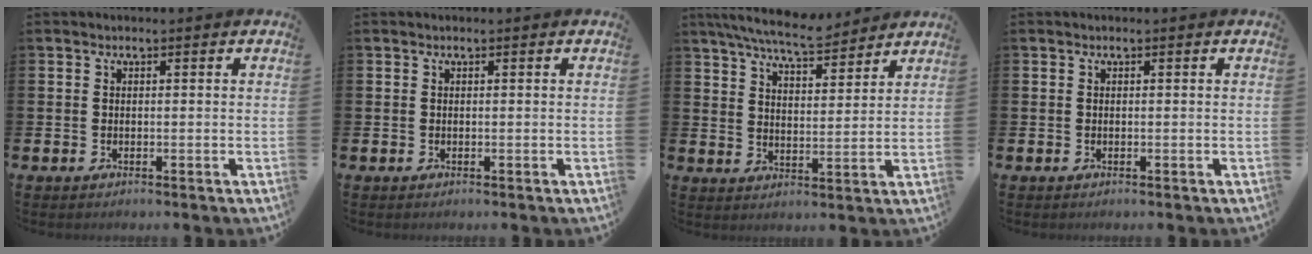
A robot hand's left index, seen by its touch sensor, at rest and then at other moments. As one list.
[{"total": 0.0}, {"total": 7.7, "force": [7.3, 1.0, 2.5], "torque": [-0.063, -0.035, 0.130]}, {"total": 0.0}]